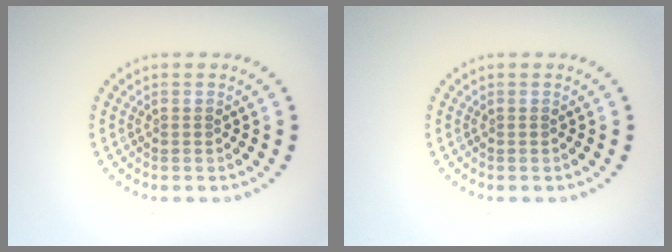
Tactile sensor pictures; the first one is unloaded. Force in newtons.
{"total": 0.0}